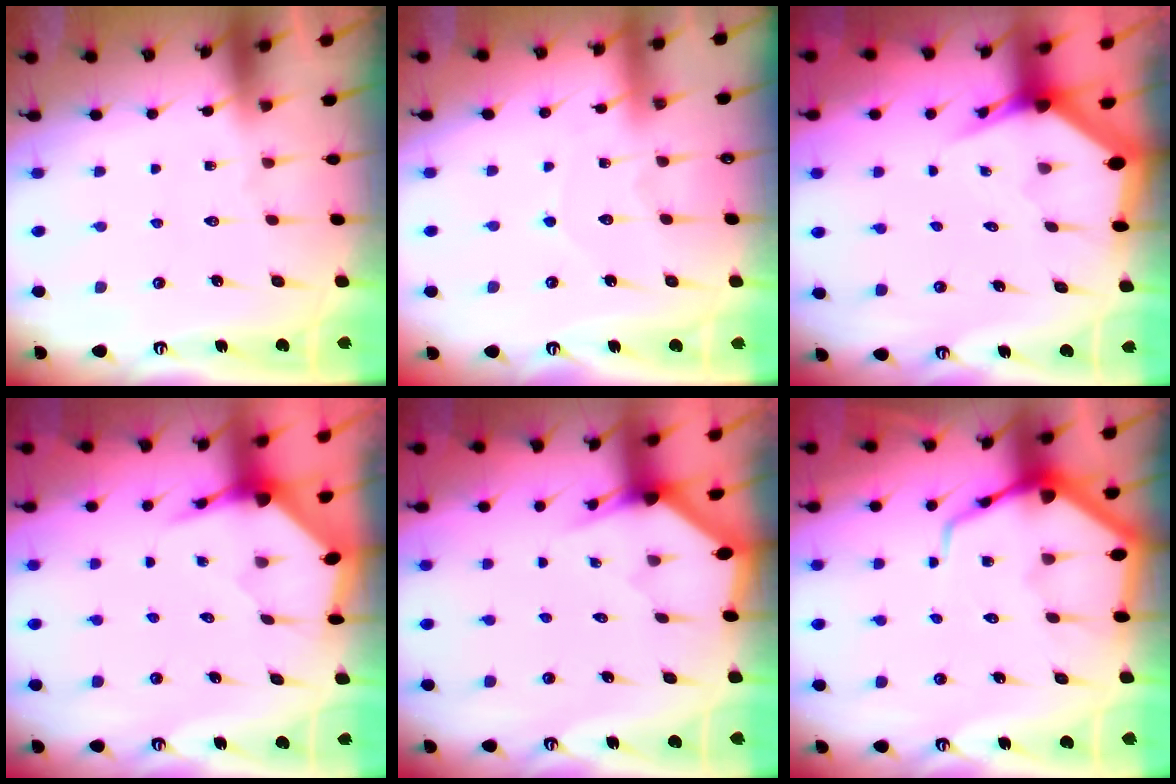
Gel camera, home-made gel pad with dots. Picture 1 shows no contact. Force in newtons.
{"total": 3.8, "press": 3.7, "slide": 0.4}
{"total": 3.5, "press": 3.5, "slide": 0.4}
{"total": 3.5, "press": 3.4, "slide": 0.5}
{"total": 2.2, "press": 2.2, "slide": 0.1}
{"total": 8.6, "press": 8.6, "slide": 1.0}